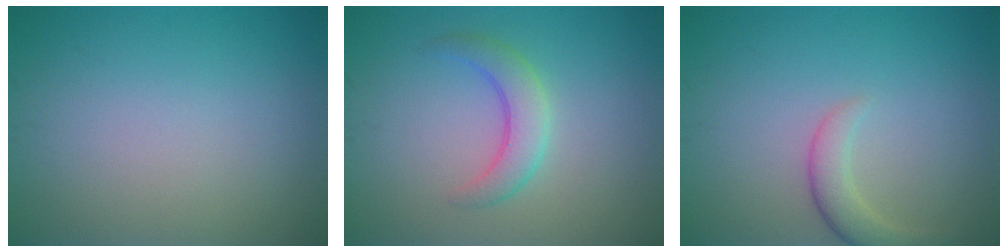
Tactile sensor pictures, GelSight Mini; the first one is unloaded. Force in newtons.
{"total": 3.0, "press": 3.0, "slide": 0.2}
{"total": 2.6, "press": 2.6, "slide": 0.3}